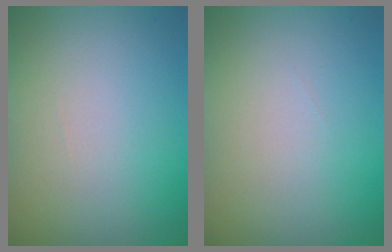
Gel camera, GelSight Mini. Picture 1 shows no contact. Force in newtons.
{"total": 0.0}